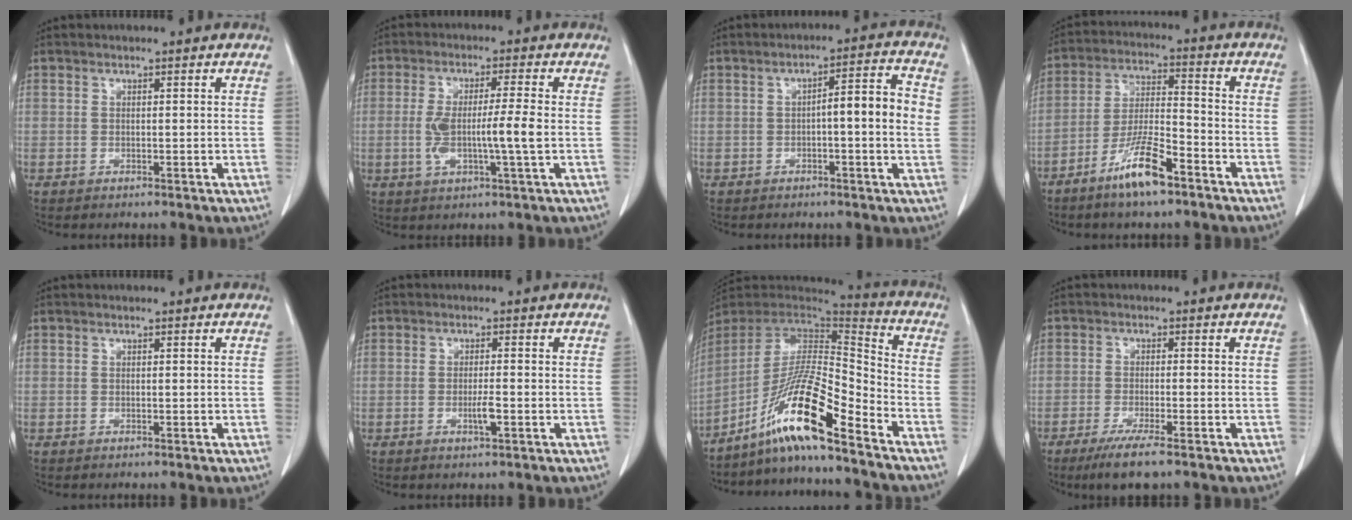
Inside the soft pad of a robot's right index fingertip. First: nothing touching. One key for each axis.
{"total": 7.6, "fx": -0.9, "fy": 0.1, "fz": 7.5, "tx": -0.147, "ty": 0.001, "tz": -0.014}
{"total": 7.0, "fx": 0.0, "fy": 0.8, "fz": 7.0, "tx": -0.099, "ty": 0.018, "tz": -0.003}
{"total": 9.9, "fx": -6.5, "fy": 1.5, "fz": 7.3, "tx": -0.149, "ty": -0.013, "tz": -0.122}
{"total": 0.0}
{"total": 2.4, "fx": -0.8, "fy": 0.2, "fz": 2.2, "tx": -0.043, "ty": -0.002, "tz": -0.013}
{"total": 15.8, "fx": -10.7, "fy": 0.5, "fz": 11.6, "tx": -0.216, "ty": -0.001, "tz": -0.193}
{"total": 6.2, "fx": -4.2, "fy": 0.2, "fz": 4.5, "tx": -0.081, "ty": -0.017, "tz": -0.069}